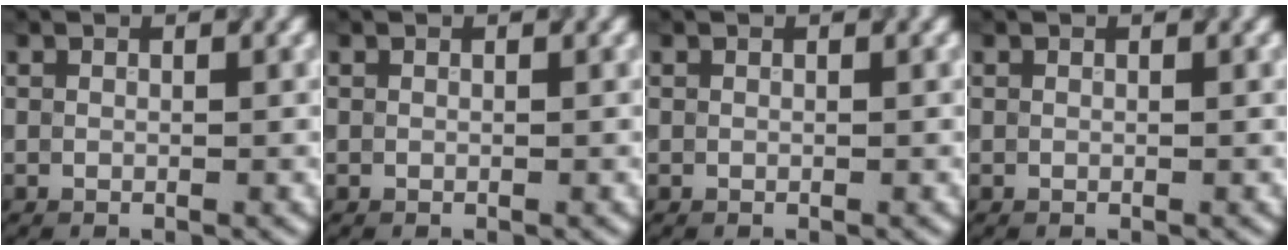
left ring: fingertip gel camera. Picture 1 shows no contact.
{"total": 0.0}
{"total": 0.0}
{"total": 0.0}